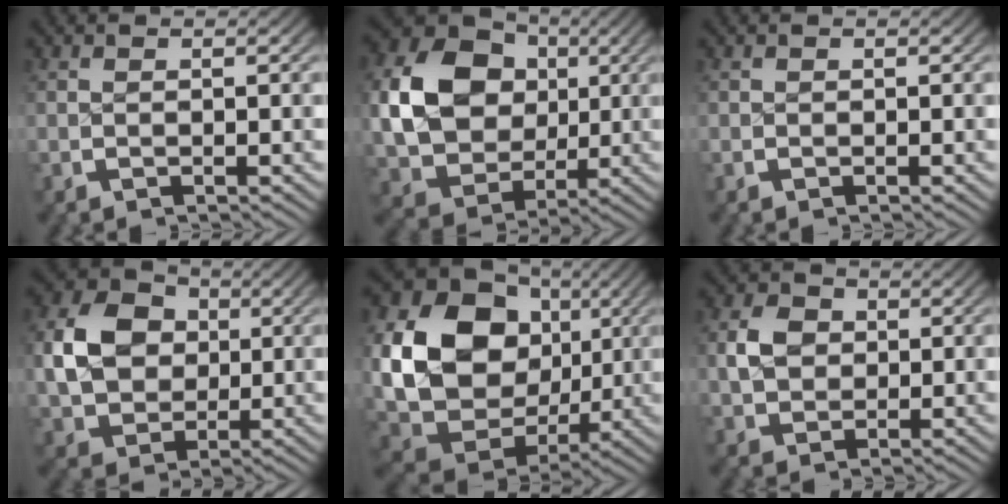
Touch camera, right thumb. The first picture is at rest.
{"total": 15.1, "force": [1.7, 12.2, 8.6], "torque": [-0.203, -0.043, 0.042]}
{"total": 0.0}
{"total": 9.8, "force": [1.5, 8.1, 5.3], "torque": [-0.119, -0.025, 0.039]}
{"total": 18.7, "force": [1.3, 14.6, 11.6], "torque": [-0.254, -0.050, 0.041]}
{"total": 3.6, "force": [0.9, 3.2, 1.5], "torque": [-0.030, -0.007, 0.023]}